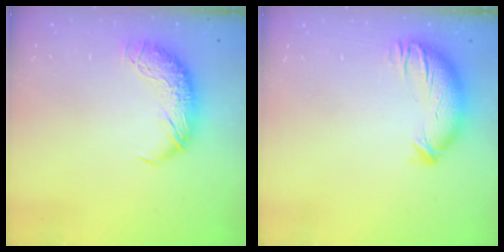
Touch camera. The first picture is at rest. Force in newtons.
{"total": 3.8, "press": 3.0, "slide": 2.3}